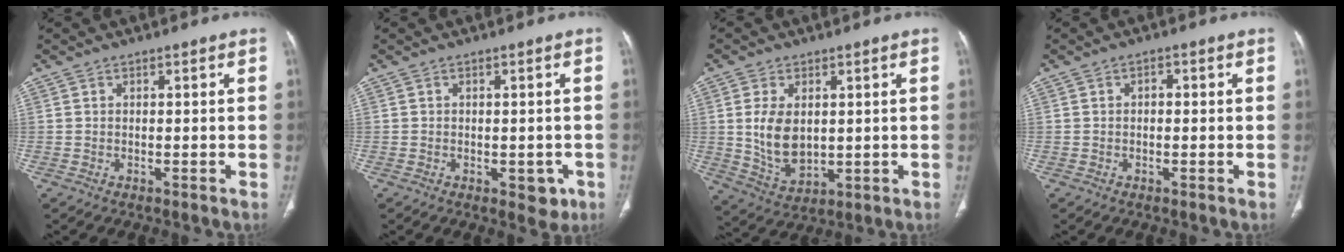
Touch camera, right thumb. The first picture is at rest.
{"total": 5.3, "force": [-1.5, 3.3, 3.9], "torque": [-0.014, -0.002, -0.012]}
{"total": 9.7, "force": [1.2, 6.1, 7.4], "torque": [-0.129, -0.016, 0.040]}
{"total": 1.2, "force": [0.1, 0.8, 0.9], "torque": [-0.011, 0.004, -0.003]}